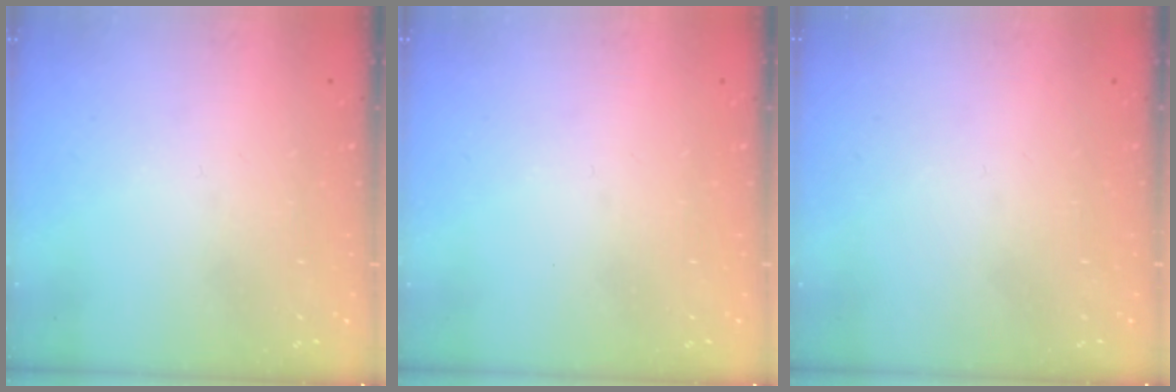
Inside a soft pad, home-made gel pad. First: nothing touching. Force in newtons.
{"total": 0.0}
{"total": 1.8, "press": 1.7, "slide": 0.1}